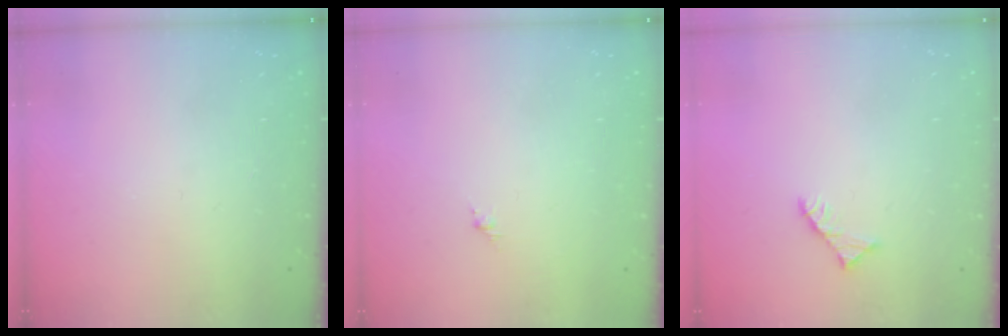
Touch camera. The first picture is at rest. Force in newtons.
{"total": 1.3, "press": 1.2, "slide": 0.5}
{"total": 3.0, "press": 3.0, "slide": 0.5}